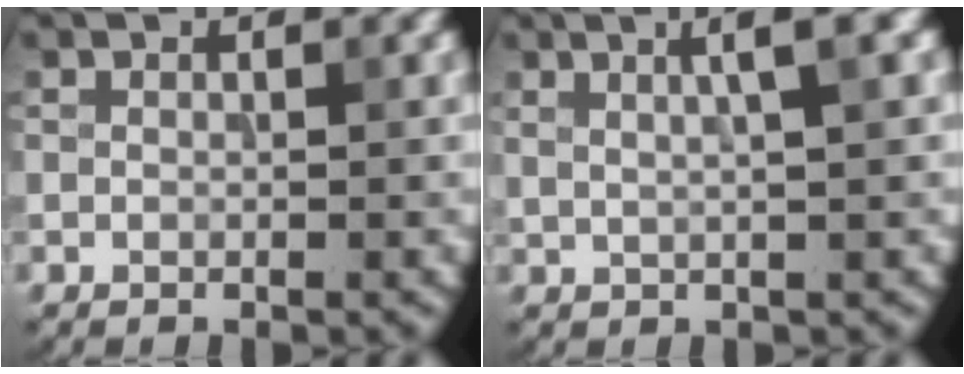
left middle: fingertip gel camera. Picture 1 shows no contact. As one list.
[{"total": 3.5, "force": [1.4, 0.8, 3.1], "torque": [-0.033, 0.011, 0.020]}]